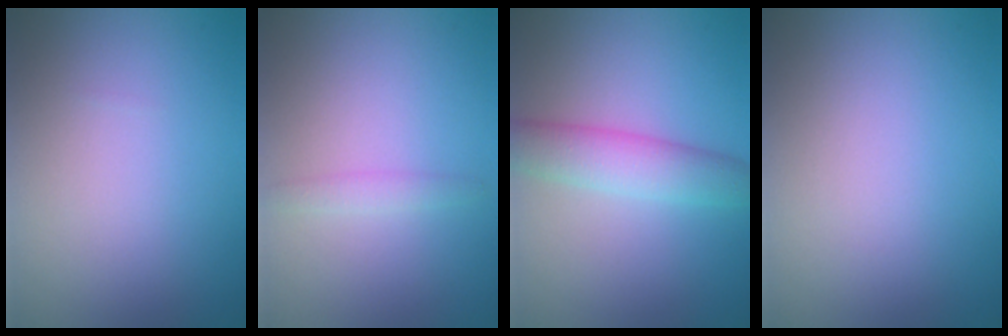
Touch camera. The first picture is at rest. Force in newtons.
{"total": 1.1, "press": 1.1, "slide": 0.0}
{"total": 4.1, "press": 4.1, "slide": 0.1}
{"total": 0.0}